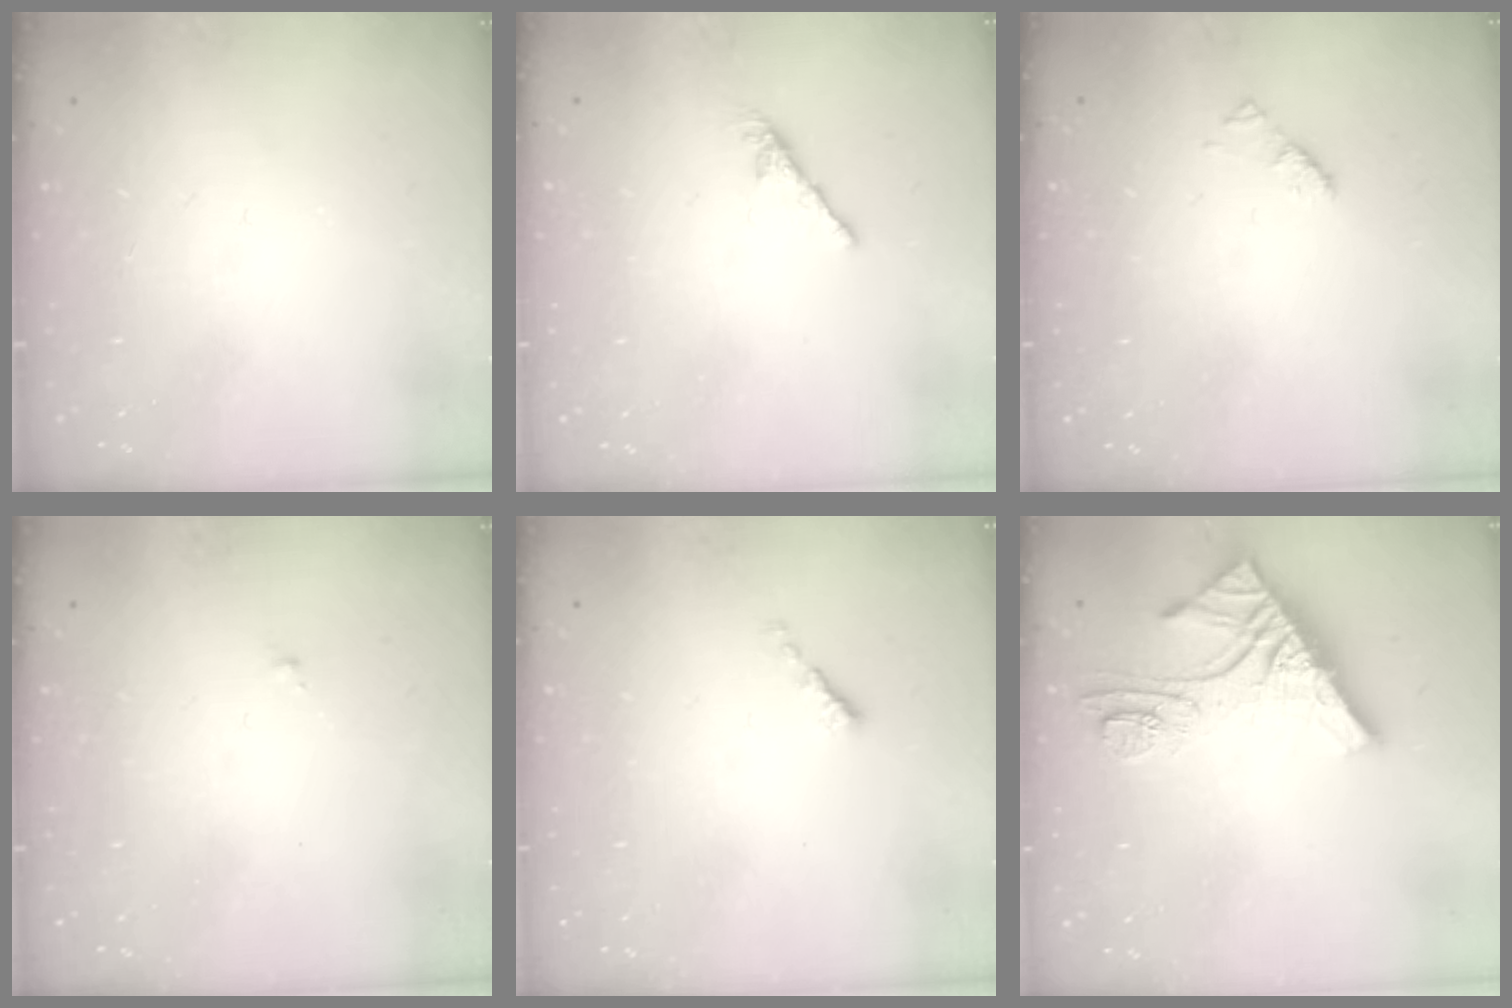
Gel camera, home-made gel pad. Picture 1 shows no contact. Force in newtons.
{"total": 0.0}
{"total": 1.9, "press": 1.9, "slide": 0.3}
{"total": 0.6, "press": 0.6, "slide": 0.2}
{"total": 0.0}
{"total": 13.5, "press": 13.4, "slide": 1.3}